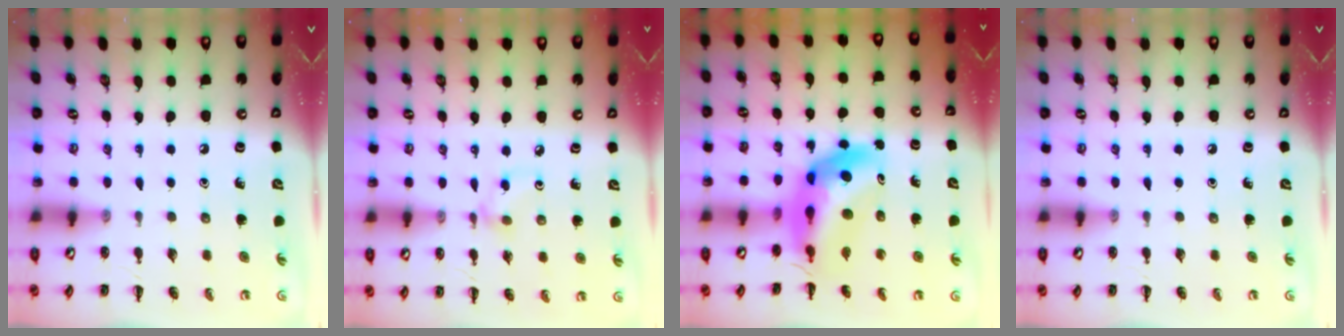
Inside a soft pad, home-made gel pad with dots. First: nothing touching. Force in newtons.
{"total": 3.4, "press": 3.3, "slide": 0.8}
{"total": 11.0, "press": 10.4, "slide": 3.5}
{"total": 0.0}